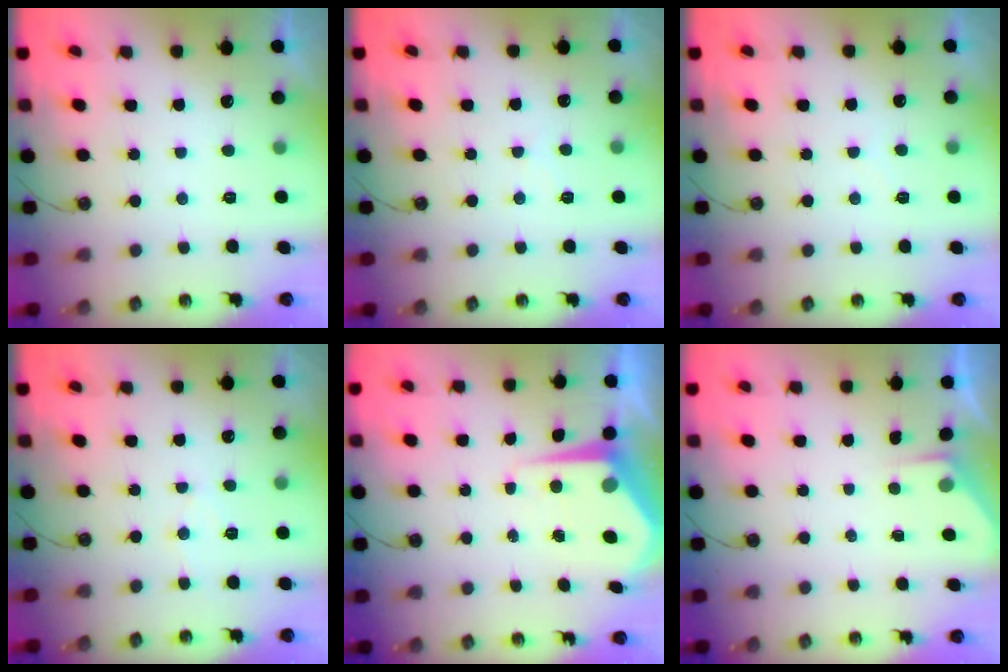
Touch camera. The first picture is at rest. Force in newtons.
{"total": 5.6, "press": 5.6, "slide": 0.9}
{"total": 3.5, "press": 3.5, "slide": 0.5}
{"total": 5.4, "press": 5.4, "slide": 0.2}
{"total": 7.3, "press": 7.3, "slide": 0.5}
{"total": 2.4, "press": 2.3, "slide": 0.4}